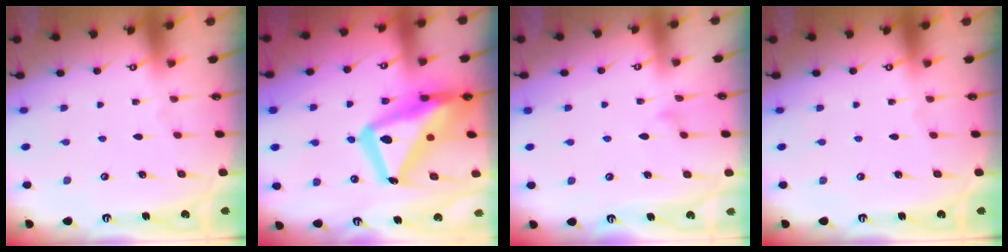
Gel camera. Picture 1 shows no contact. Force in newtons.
{"total": 22.5, "press": 22.4, "slide": 2.0}
{"total": 8.6, "press": 8.6, "slide": 0.6}
{"total": 0.0}